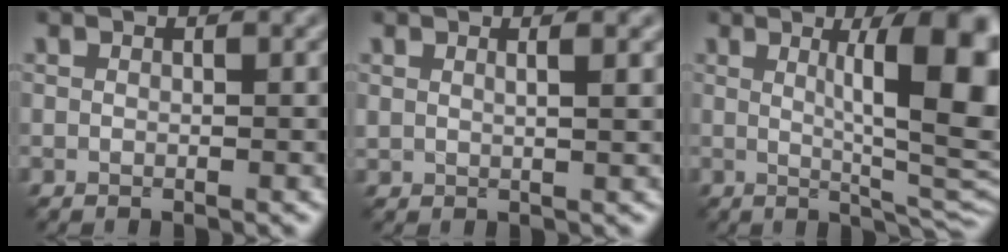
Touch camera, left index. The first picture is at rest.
{"total": 1.9, "force": [1.1, 0.6, 1.4], "torque": [-0.012, -0.002, 0.012]}
{"total": 12.4, "force": [2.7, 3.0, 11.7], "torque": [-0.126, -0.006, 0.042]}